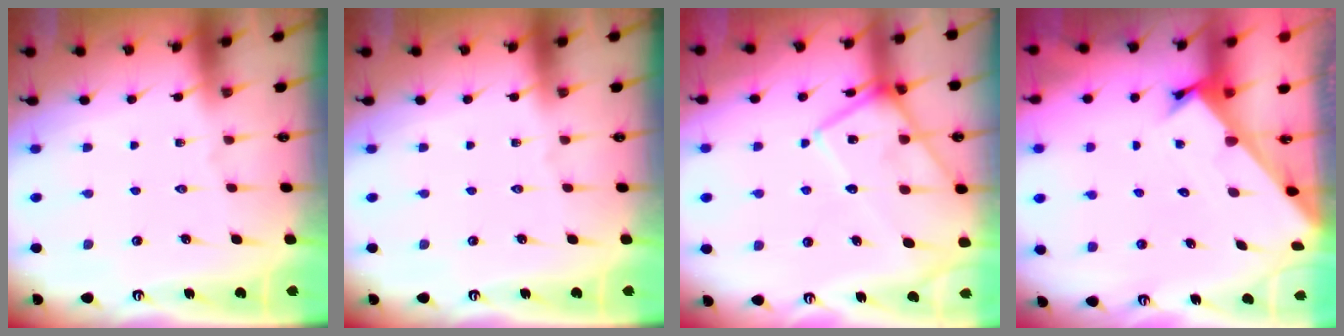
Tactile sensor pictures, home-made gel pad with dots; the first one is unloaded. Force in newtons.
{"total": 0.0}
{"total": 15.6, "press": 15.6, "slide": 0.9}
{"total": 2.6, "press": 2.6, "slide": 0.3}